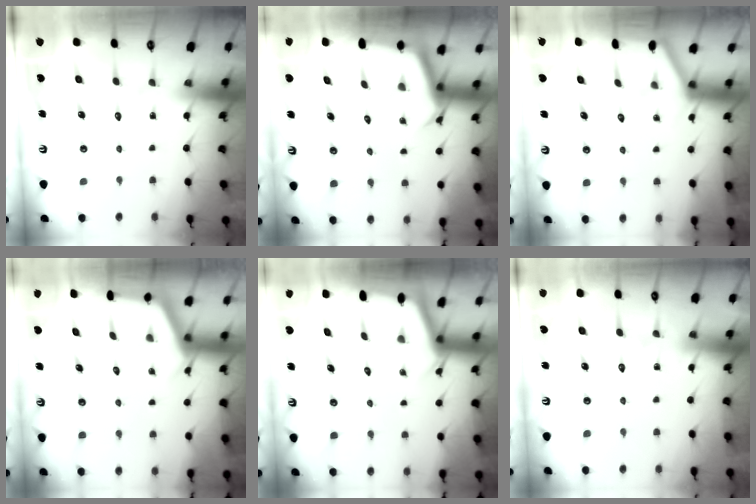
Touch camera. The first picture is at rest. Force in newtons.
{"total": 2.8, "press": 2.8, "slide": 0.2}
{"total": 1.6, "press": 1.5, "slide": 0.3}
{"total": 2.8, "press": 2.8, "slide": 0.3}
{"total": 2.0, "press": 2.0, "slide": 0.1}
{"total": 2.8, "press": 2.7, "slide": 0.5}